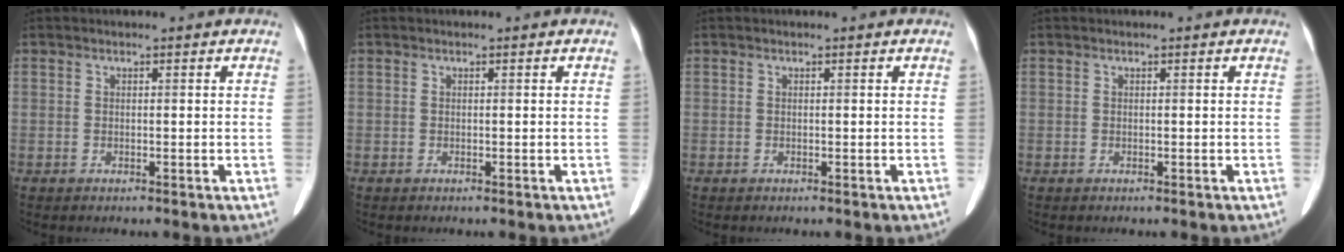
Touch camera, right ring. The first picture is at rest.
{"total": 0.0}
{"total": 0.0}
{"total": 0.0}